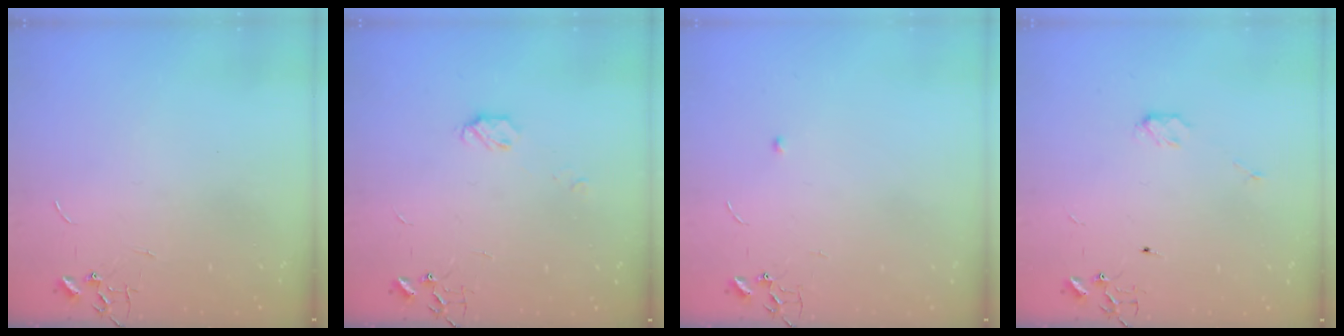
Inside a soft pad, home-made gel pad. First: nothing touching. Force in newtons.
{"total": 4.8, "press": 4.8, "slide": 0.4}
{"total": 3.6, "press": 3.5, "slide": 0.5}
{"total": 3.7, "press": 3.6, "slide": 0.5}